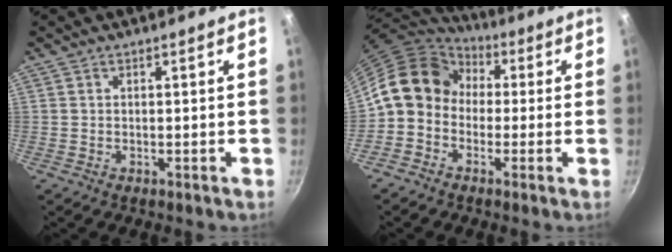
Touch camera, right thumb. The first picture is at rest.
{"total": 11.9, "force": [0.0, 10.0, 6.4], "torque": [-0.080, 0.037, -0.026]}